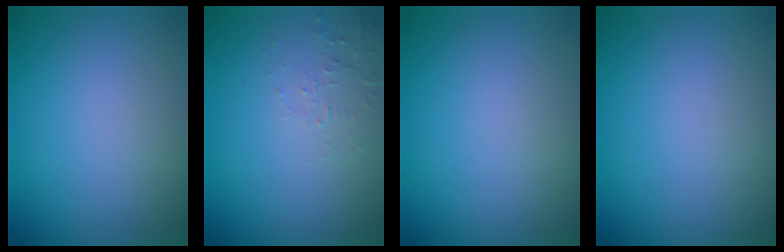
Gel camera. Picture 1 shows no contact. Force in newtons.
{"total": 1.5, "press": 1.5, "slide": 0.3}
{"total": 0.0}
{"total": 0.0}